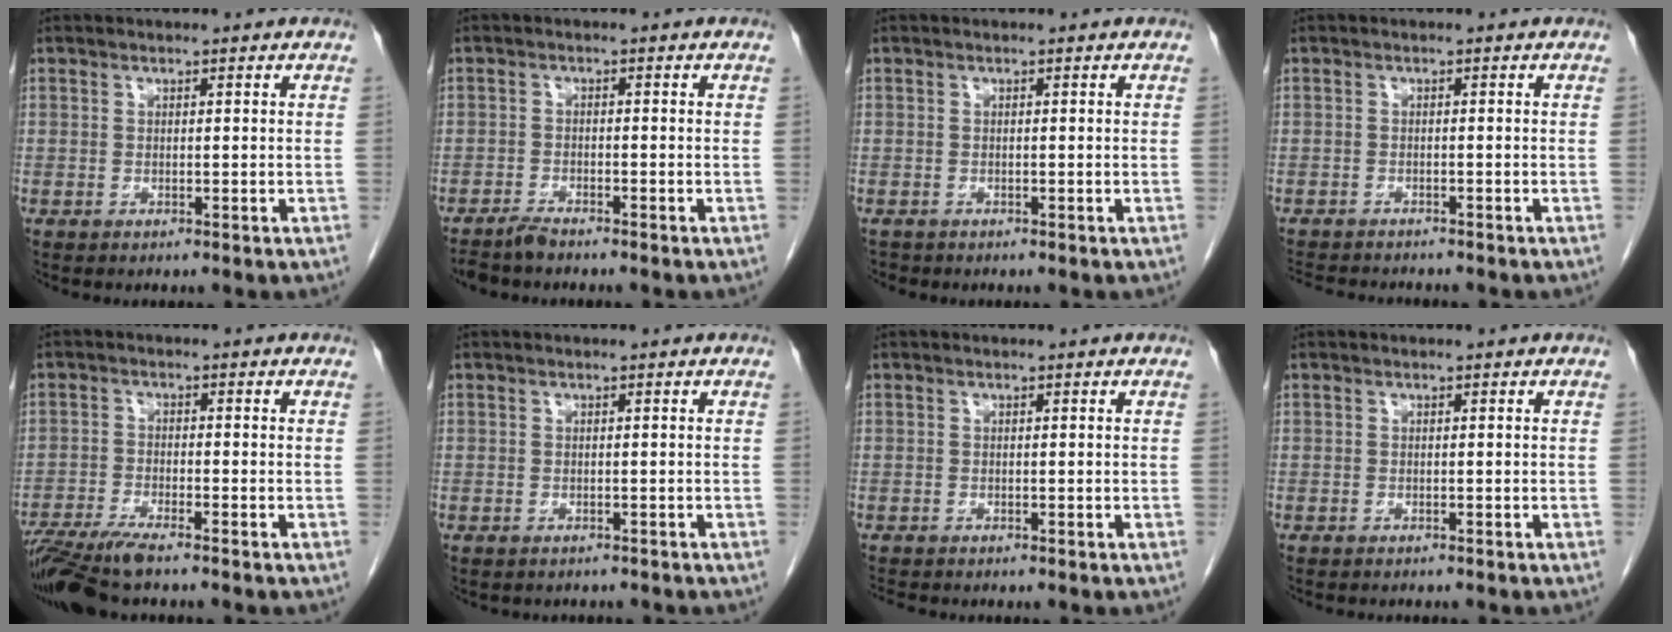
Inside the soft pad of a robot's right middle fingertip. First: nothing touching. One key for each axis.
{"total": 2.5, "fx": -2.3, "fy": 0.0, "fz": 0.8, "tx": -0.019, "ty": -0.009, "tz": -0.044}
{"total": 2.3, "fx": -1.9, "fy": 1.2, "fz": -0.3, "tx": -0.002, "ty": 0.000, "tz": -0.031}
{"total": 7.1, "fx": -6.6, "fy": 1.1, "fz": 2.2, "tx": -0.033, "ty": -0.007, "tz": -0.100}
{"total": 8.4, "fx": -7.0, "fy": 0.4, "fz": 4.7, "tx": -0.079, "ty": -0.021, "tz": -0.122}
{"total": 2.9, "fx": -2.5, "fy": 1.2, "fz": 0.6, "tx": -0.011, "ty": -0.001, "tz": -0.028}
{"total": 2.4, "fx": -2.2, "fy": 0.5, "fz": 0.9, "tx": -0.017, "ty": -0.006, "tz": -0.031}
{"total": 2.9, "fx": -2.6, "fy": 0.6, "fz": 1.2, "tx": -0.017, "ty": -0.004, "tz": -0.027}